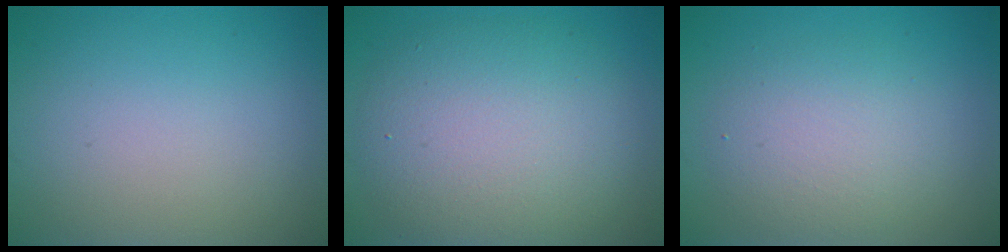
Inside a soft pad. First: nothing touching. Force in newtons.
{"total": 8.3, "press": 8.3, "slide": 0.3}
{"total": 3.9, "press": 3.9, "slide": 0.2}